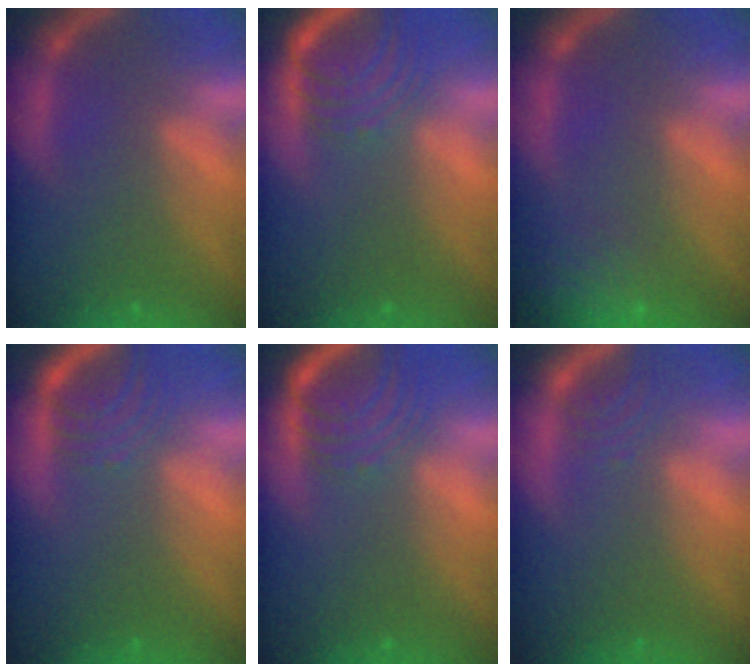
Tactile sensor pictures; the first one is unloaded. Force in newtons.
{"total": 6.5}
{"total": 10.0}
{"total": 4.5}
{"total": 6.5}
{"total": 2.0}